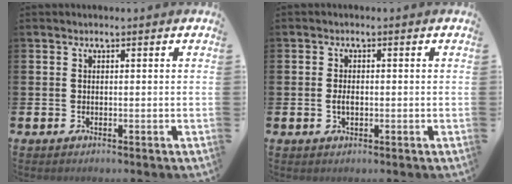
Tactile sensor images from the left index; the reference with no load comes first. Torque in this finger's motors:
{"motor_torque": [0.23, 0.17, 0.02, 0.06]}